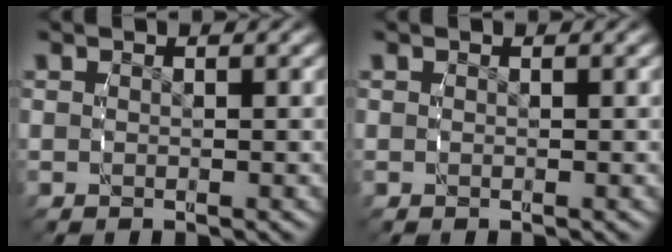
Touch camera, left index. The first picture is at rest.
{"total": 0.0}